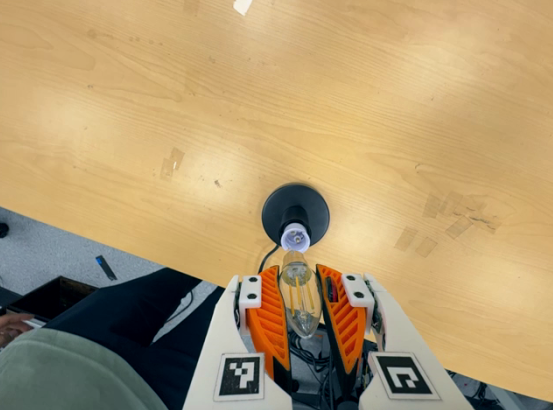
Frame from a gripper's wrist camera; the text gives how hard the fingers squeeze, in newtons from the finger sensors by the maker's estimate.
{"total": 20.1, "left": 22.0, "right": 18.2}